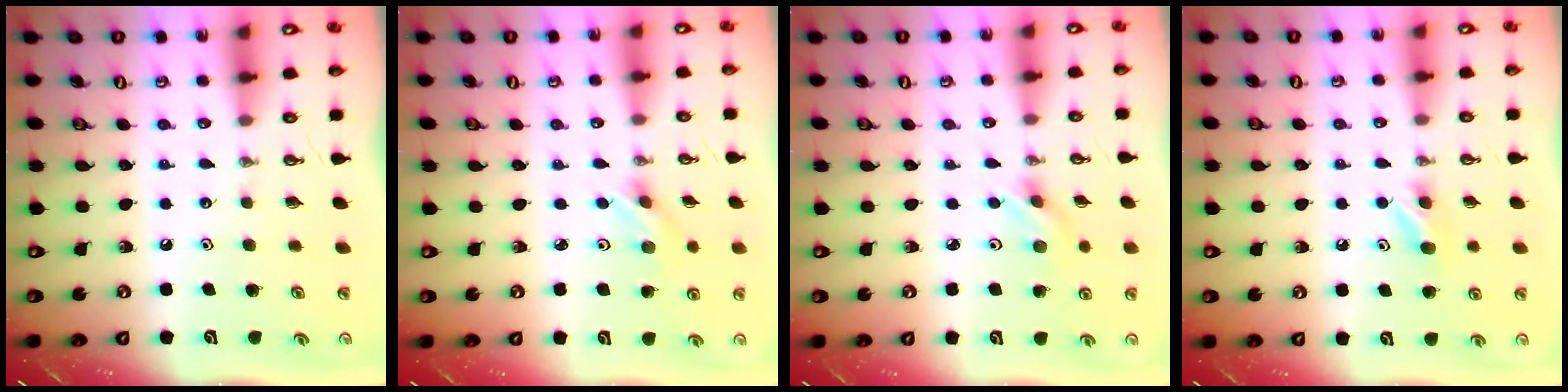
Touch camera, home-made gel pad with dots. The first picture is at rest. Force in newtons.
{"total": 2.9, "press": 2.8, "slide": 0.7}
{"total": 2.0, "press": 1.9, "slide": 0.4}
{"total": 5.9, "press": 5.9, "slide": 0.6}